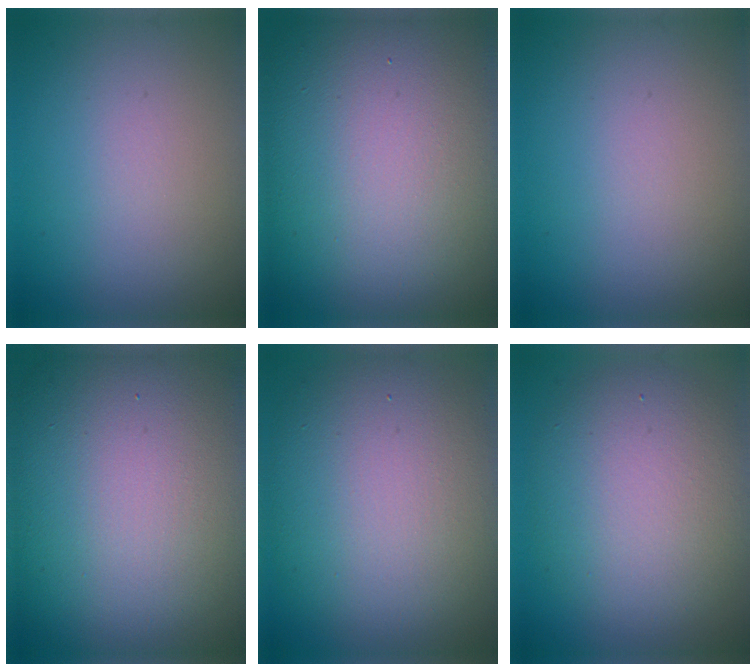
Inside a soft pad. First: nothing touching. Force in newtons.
{"total": 21.1, "press": 21.1, "slide": 0.8}
{"total": 0.0}
{"total": 20.3, "press": 20.3, "slide": 0.9}
{"total": 12.8, "press": 12.7, "slide": 0.8}
{"total": 7.8, "press": 7.7, "slide": 0.5}